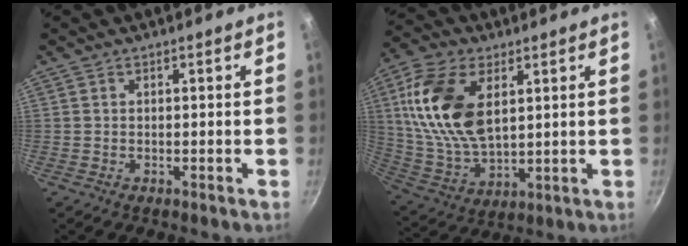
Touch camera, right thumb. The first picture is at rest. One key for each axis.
{"total": 18.5, "fx": 5.1, "fy": 10.5, "fz": 14.3, "tx": -0.266, "ty": -0.014, "tz": 0.108}